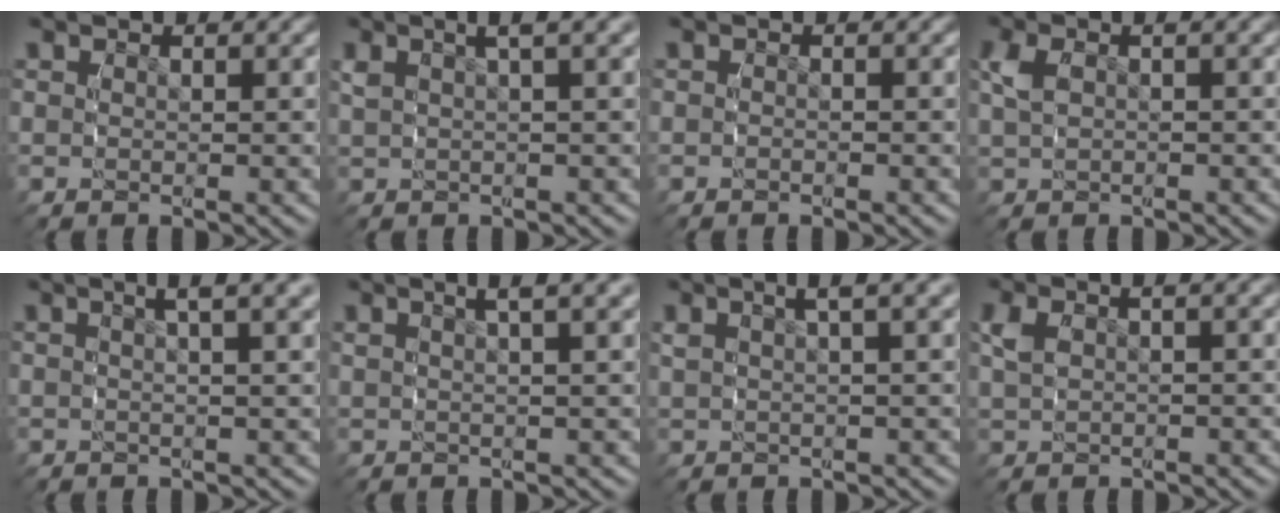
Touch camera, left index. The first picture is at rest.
{"total": 3.9, "force": [1.7, 1.6, 3.2], "torque": [-0.056, 0.017, 0.024]}
{"total": 0.5, "force": [-0.5, 0.0, 0.0], "torque": [0.003, 0.002, -0.010]}
{"total": 2.3, "force": [-0.4, 1.4, 1.8], "torque": [-0.051, 0.002, -0.002]}
{"total": 4.6, "force": [2.7, 1.2, 3.6], "torque": [-0.049, 0.020, 0.034]}
{"total": 4.2, "force": [2.4, 1.1, 3.2], "torque": [-0.047, 0.018, 0.032]}
{"total": 4.2, "force": [2.1, 1.5, 3.3], "torque": [-0.052, 0.021, 0.027]}
{"total": 2.5, "force": [0.0, 1.4, 2.1], "torque": [-0.052, 0.006, 0.003]}